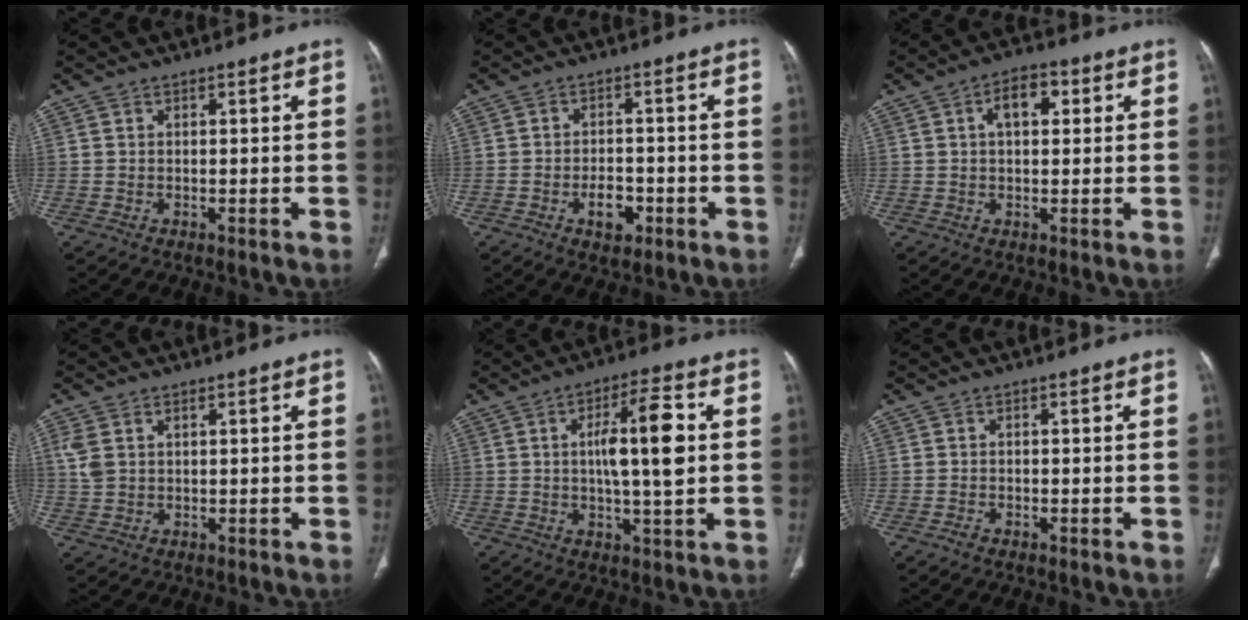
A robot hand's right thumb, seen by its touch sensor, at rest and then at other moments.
{"total": 5.2, "force": [-2.2, 3.2, 3.5], "torque": [-0.041, 0.012, -0.030]}
{"total": 6.3, "force": [1.8, 3.5, 4.9], "torque": [-0.069, 0.010, 0.024]}
{"total": 4.0, "force": [1.4, 2.6, 2.7], "torque": [-0.069, 0.004, 0.037]}
{"total": 11.7, "force": [1.1, 2.8, 11.3], "torque": [-0.184, 0.008, 0.014]}
{"total": 0.8, "force": [-0.6, 0.4, 0.4], "torque": [-0.012, 0.000, -0.014]}